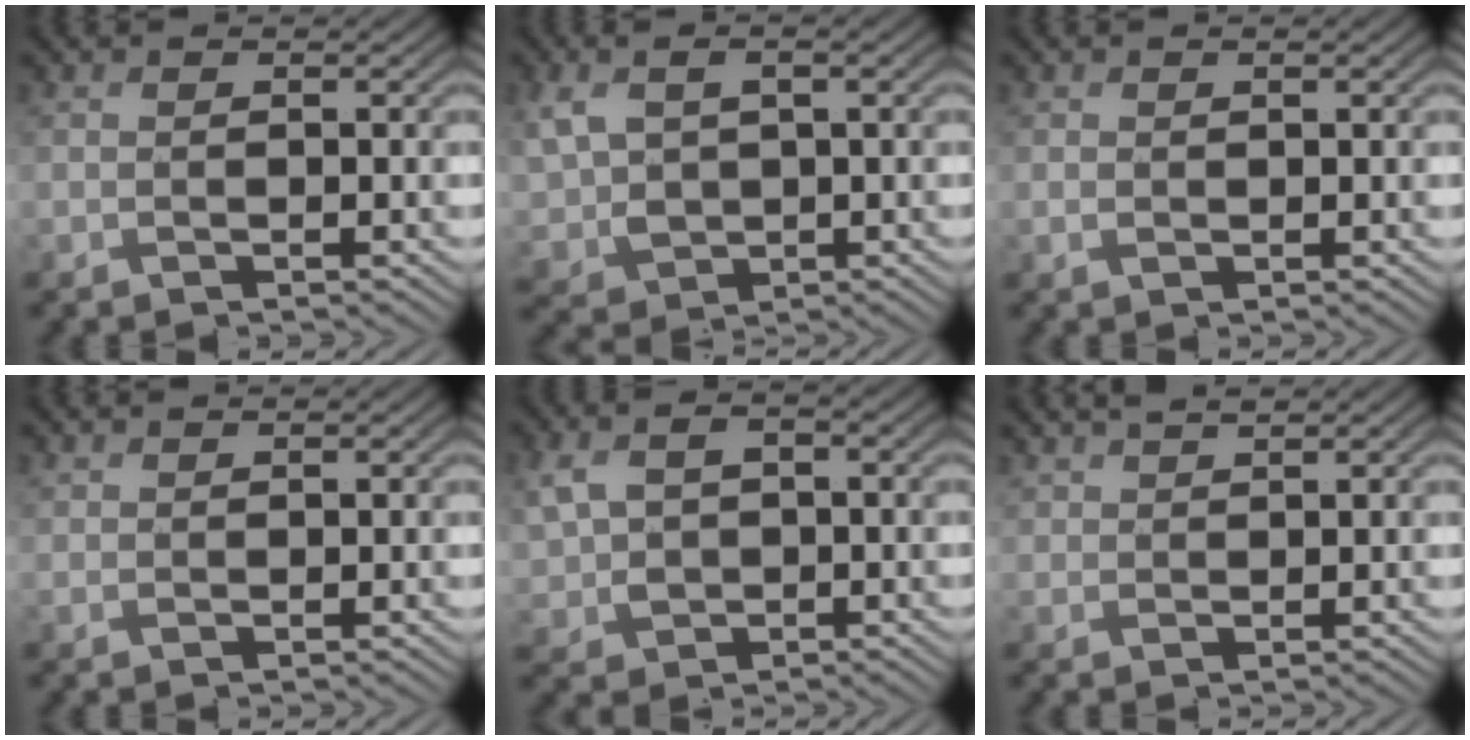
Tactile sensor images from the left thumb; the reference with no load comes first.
{"total": 6.9, "force": [1.5, 4.7, 4.9], "torque": [-0.125, -0.006, 0.030]}
{"total": 1.1, "force": [0.3, 0.7, 0.8], "torque": [-0.021, 0.000, 0.009]}
{"total": 1.0, "force": [0.9, 0.4, 0.2], "torque": [-0.009, 0.000, 0.022]}
{"total": 6.3, "force": [0.6, 4.7, 4.2], "torque": [-0.097, 0.001, 0.011]}
{"total": 2.5, "force": [2.1, 0.9, 1.0], "torque": [-0.025, 0.006, 0.049]}